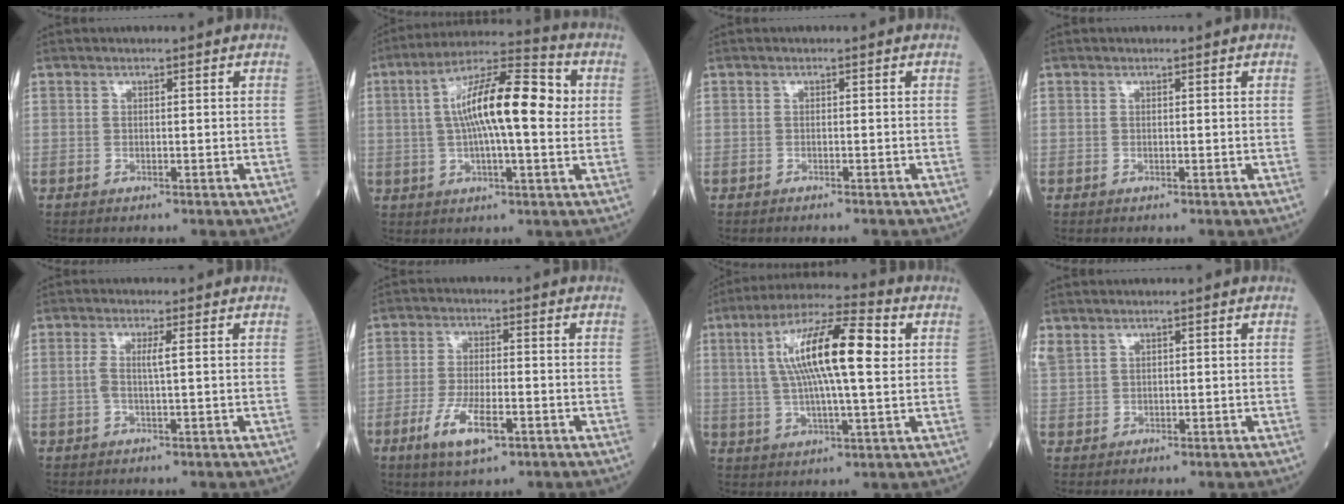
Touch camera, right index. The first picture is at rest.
{"total": 15.1, "force": [1.9, 3.1, 14.6], "torque": [-0.255, 0.033, 0.024]}
{"total": 1.3, "force": [-1.2, 0.0, 0.5], "torque": [-0.007, -0.001, -0.014]}
{"total": 0.0}
{"total": 2.4, "force": [0.2, -0.1, 2.4], "torque": [-0.054, 0.003, 0.001]}
{"total": 7.2, "force": [-3.3, 2.1, 6.1], "torque": [-0.123, -0.010, -0.056]}
{"total": 15.2, "force": [3.4, 2.3, 14.7], "torque": [-0.271, 0.026, 0.055]}
{"total": 2.1, "force": [1.6, 1.2, 0.8], "torque": [-0.032, 0.021, 0.042]}